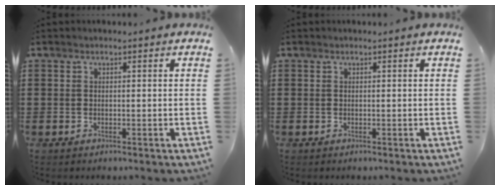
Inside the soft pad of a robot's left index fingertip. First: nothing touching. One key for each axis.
{"total": 0.0}